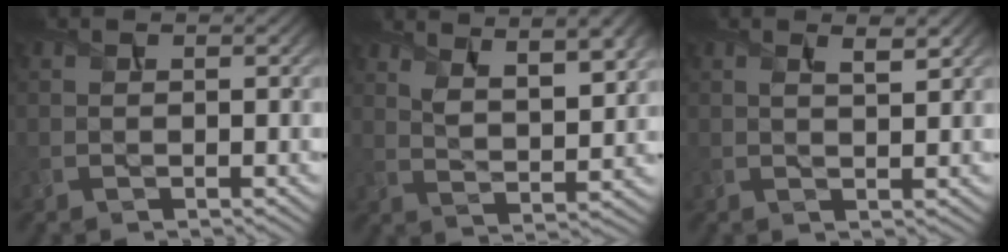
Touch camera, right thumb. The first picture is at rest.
{"total": 9.7, "force": [6.4, 3.1, 6.6], "torque": [-0.120, 0.004, 0.106]}
{"total": 2.0, "force": [1.2, 0.5, 1.5], "torque": [-0.026, -0.004, 0.025]}